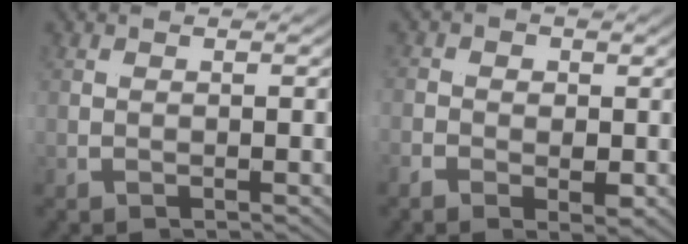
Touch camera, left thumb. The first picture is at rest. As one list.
[{"total": 0.9, "force": [0.7, 0.6, 0.0], "torque": [-0.004, 0.014, -0.005]}]